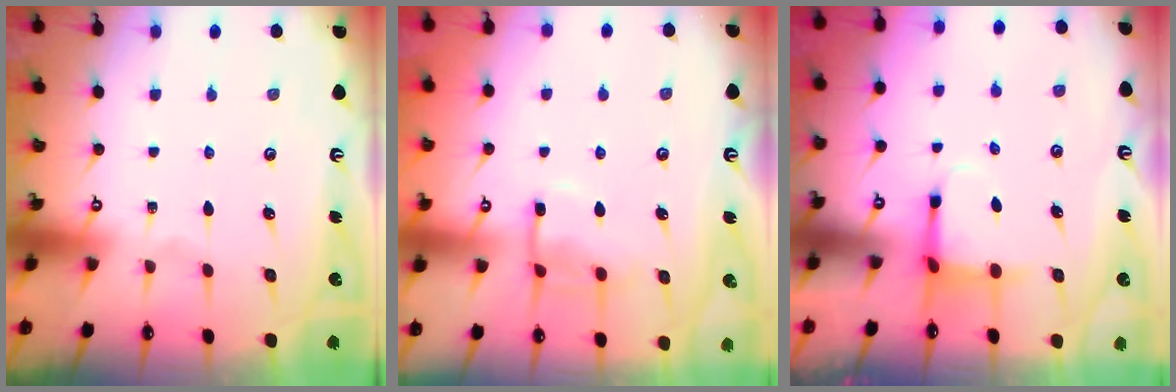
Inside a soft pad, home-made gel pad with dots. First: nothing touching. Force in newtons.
{"total": 10.8, "press": 10.7, "slide": 1.1}
{"total": 3.8, "press": 3.6, "slide": 1.3}